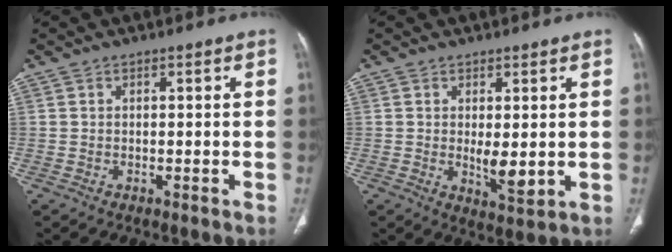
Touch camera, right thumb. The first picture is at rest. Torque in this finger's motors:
{"motor_torque": [1.42, 1.12, 0.24, -0.09, 0.03]}